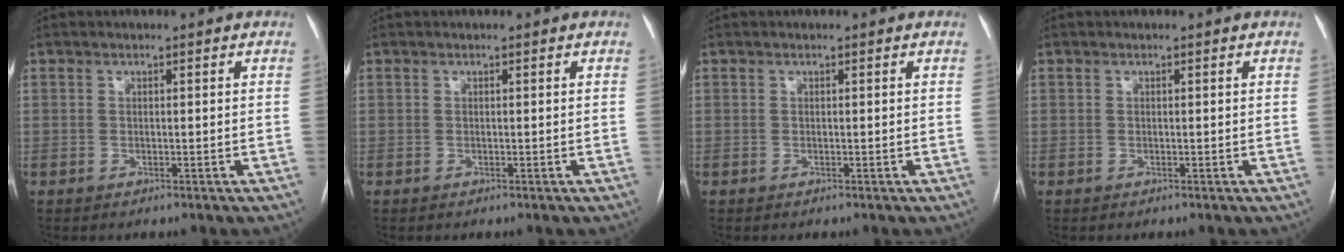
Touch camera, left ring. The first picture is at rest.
{"total": 0.0}
{"total": 0.0}
{"total": 0.0}